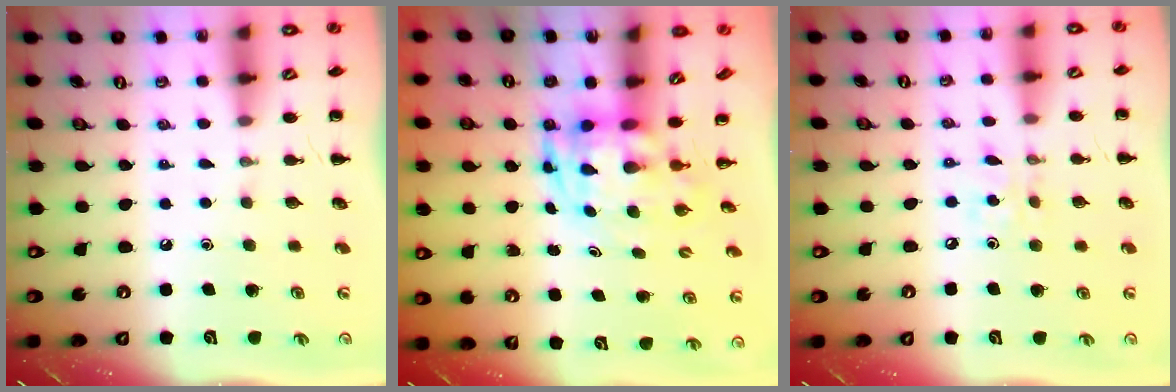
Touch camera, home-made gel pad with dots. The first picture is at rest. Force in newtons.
{"total": 3.6, "press": 3.4, "slide": 0.9}
{"total": 4.2, "press": 4.1, "slide": 0.9}